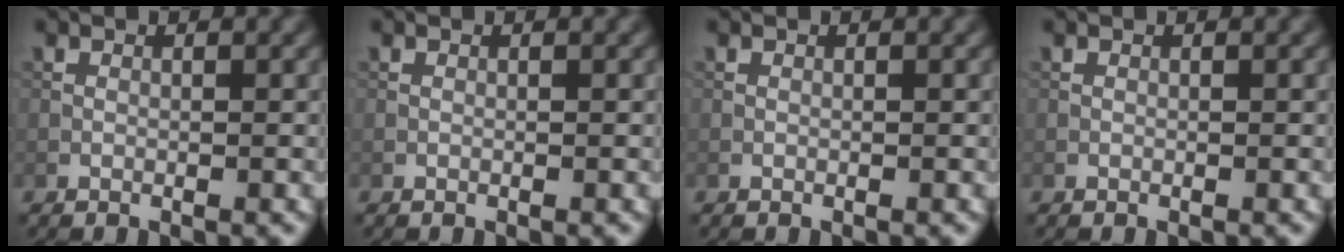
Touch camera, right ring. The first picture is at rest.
{"total": 0.0}
{"total": 0.0}
{"total": 0.0}